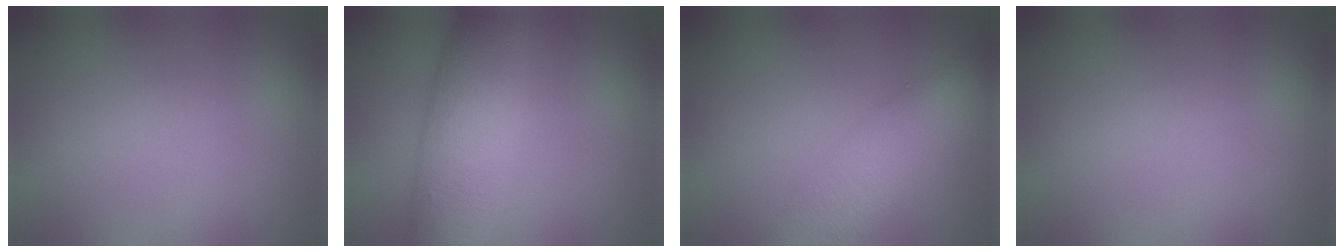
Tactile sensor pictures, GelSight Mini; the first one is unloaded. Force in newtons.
{"total": 7.5, "press": 7.5, "slide": 0.2}
{"total": 6.7, "press": 6.7, "slide": 0.4}
{"total": 0.0}